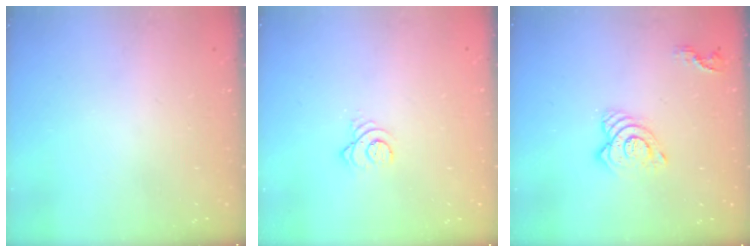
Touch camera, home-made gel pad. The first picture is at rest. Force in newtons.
{"total": 3.3, "press": 3.3, "slide": 0.4}
{"total": 10.2, "press": 10.2, "slide": 0.9}